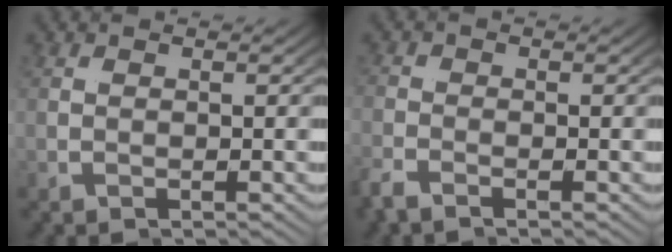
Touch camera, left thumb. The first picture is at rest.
{"total": 2.2, "force": [-1.5, -0.7, -1.5], "torque": [0.018, 0.002, -0.038]}